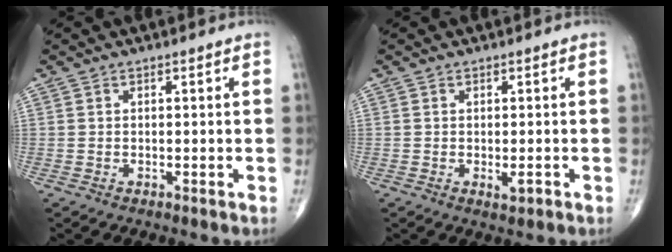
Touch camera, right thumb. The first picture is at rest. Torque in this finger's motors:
{"motor_torque": [0.22, 0.33, -0.08, -0.02, 0.05]}